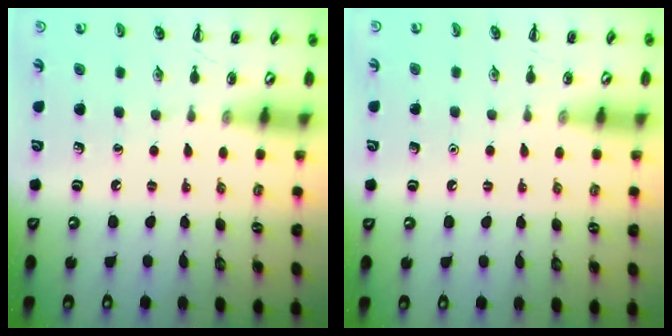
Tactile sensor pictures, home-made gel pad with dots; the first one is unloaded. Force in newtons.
{"total": 1.6, "press": 1.6, "slide": 0.1}